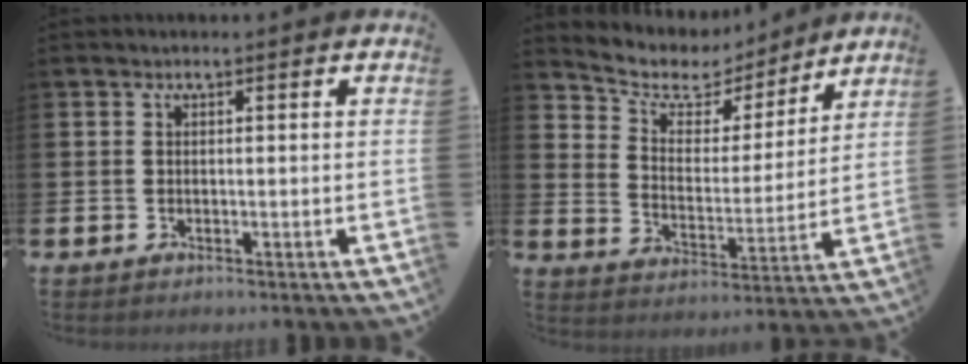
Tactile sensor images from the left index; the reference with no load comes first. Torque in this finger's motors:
{"motor_torque": [1.07, -1.07, 0.28, 0.02]}